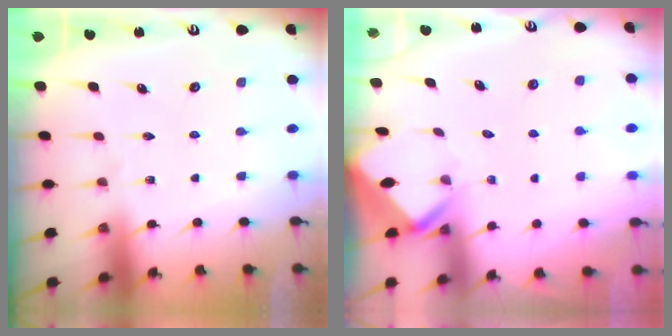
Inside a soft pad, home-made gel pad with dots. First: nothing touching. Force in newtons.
{"total": 2.9, "press": 2.9, "slide": 0.2}